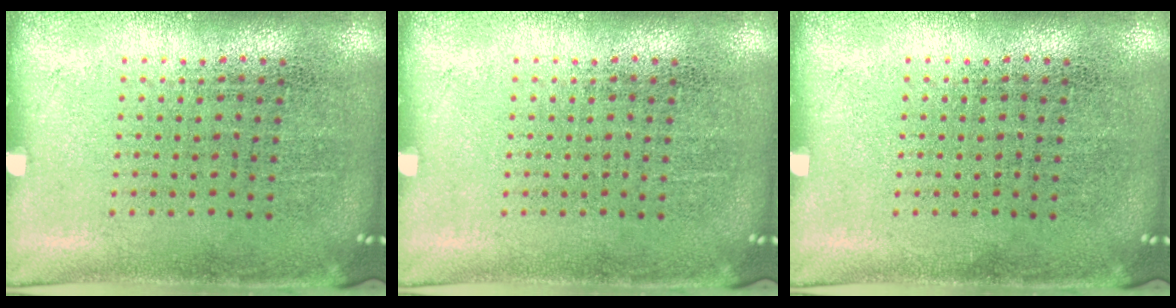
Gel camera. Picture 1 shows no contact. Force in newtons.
{"total": 0.0}
{"total": 0.0}